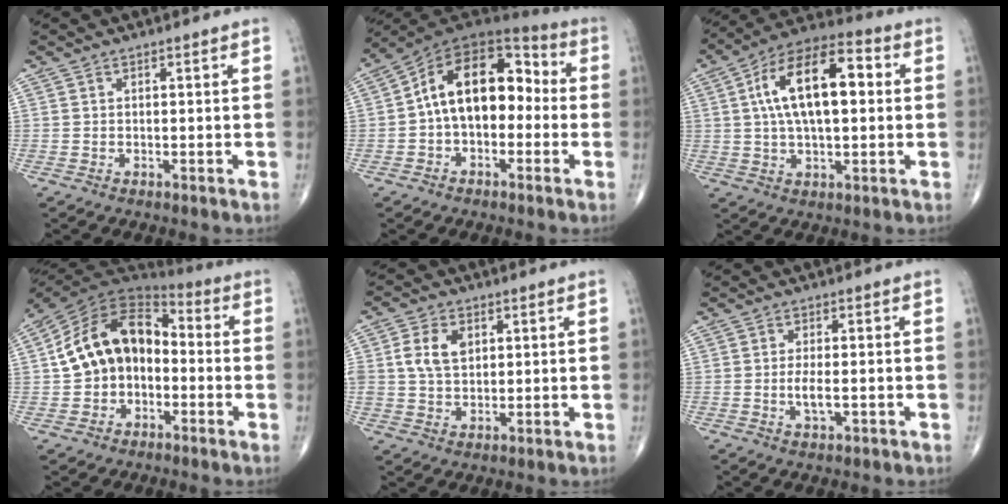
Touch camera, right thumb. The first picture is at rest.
{"total": 16.1, "force": [-0.7, 10.2, 12.5], "torque": [-0.171, 0.055, -0.026]}
{"total": 17.3, "force": [2.8, 8.2, 15.0], "torque": [-0.252, 0.028, 0.041]}
{"total": 15.7, "force": [-1.1, 11.2, 11.0], "torque": [-0.171, 0.048, -0.032]}
{"total": 6.7, "force": [1.6, 4.6, 4.6], "torque": [-0.079, -0.001, 0.031]}
{"total": 3.3, "force": [-0.8, 1.3, 2.9], "torque": [-0.057, -0.002, -0.015]}